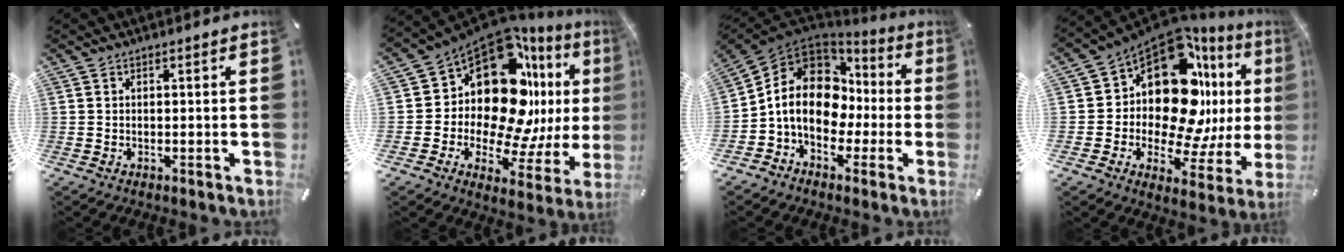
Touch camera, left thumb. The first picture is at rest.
{"total": 20.2, "force": [7.8, 12.7, 13.6], "torque": [-0.227, -0.093, 0.133]}
{"total": 14.1, "force": [-0.5, 11.4, 8.2], "torque": [-0.173, 0.006, -0.008]}
{"total": 19.1, "force": [6.2, 12.1, 13.4], "torque": [-0.216, -0.085, 0.100]}